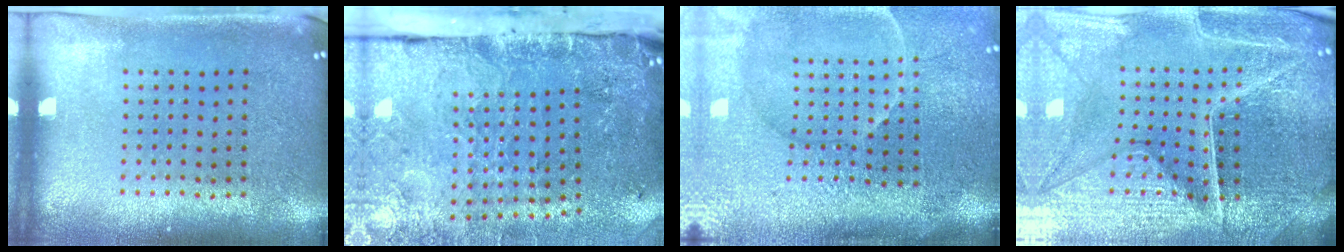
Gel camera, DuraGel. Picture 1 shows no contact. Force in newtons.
{"total": 5.1, "press": 3.7, "slide": 3.6}
{"total": 4.5, "press": 3.9, "slide": 2.3}
{"total": 5.2, "press": 4.9, "slide": 1.6}